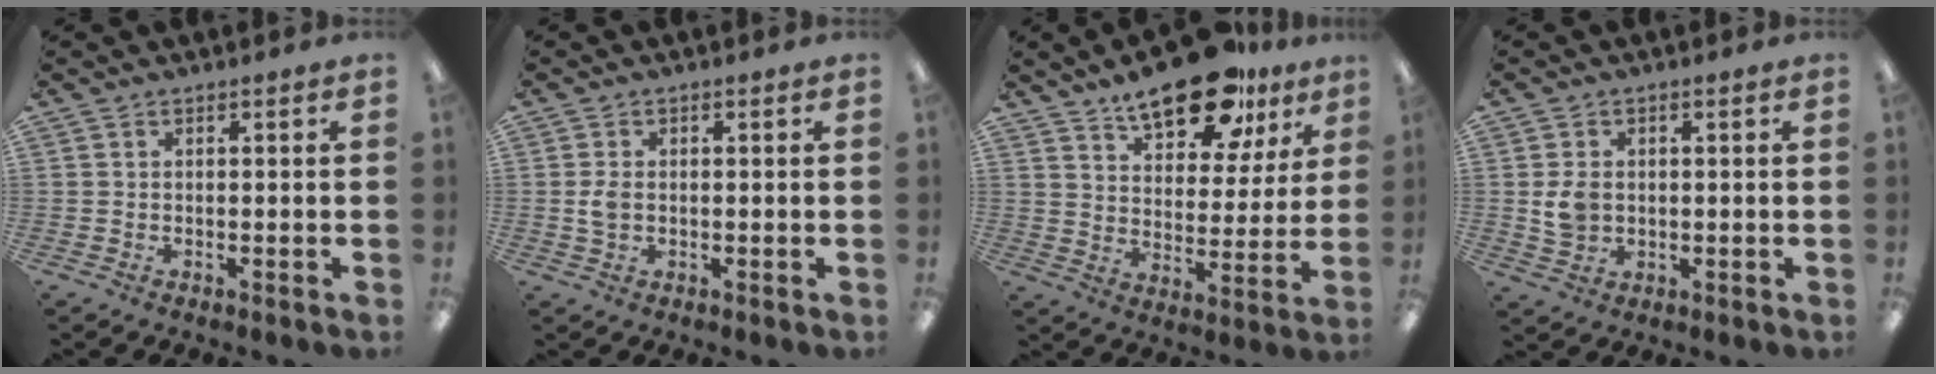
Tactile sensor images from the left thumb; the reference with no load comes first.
{"total": 2.9, "force": [0.0, 1.8, 2.3], "torque": [-0.052, 0.003, -0.004]}
{"total": 18.3, "force": [13.0, 7.8, 10.3], "torque": [-0.149, -0.068, 0.219]}
{"total": 4.8, "force": [0.3, 3.7, 3.0], "torque": [-0.047, -0.001, 0.003]}